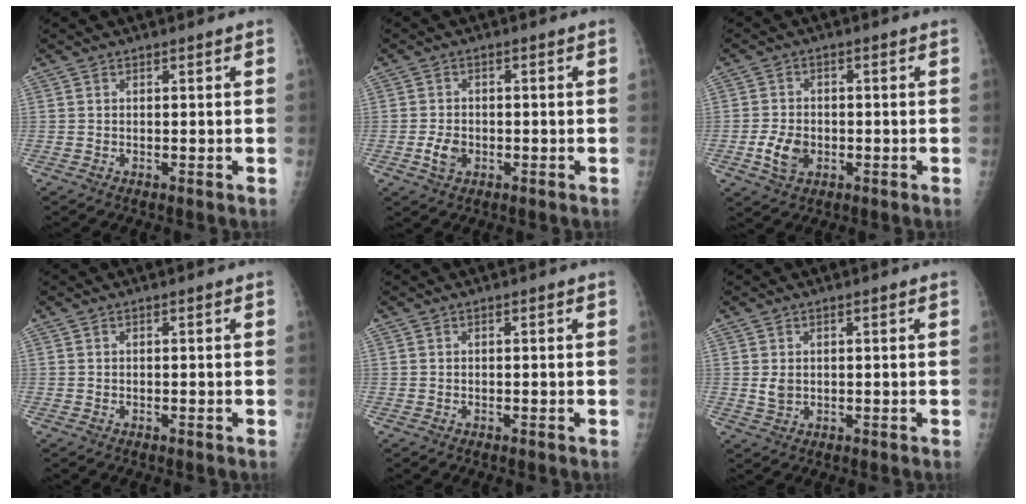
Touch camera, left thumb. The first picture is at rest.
{"total": 3.6, "force": [-1.1, 2.5, 2.3], "torque": [-0.041, 0.005, -0.020]}
{"total": 5.4, "force": [-1.6, 3.8, 3.5], "torque": [-0.061, 0.003, -0.027]}
{"total": 0.0}
{"total": 0.0}
{"total": 2.2, "force": [0.4, 1.6, 1.5], "torque": [-0.021, -0.006, 0.013]}